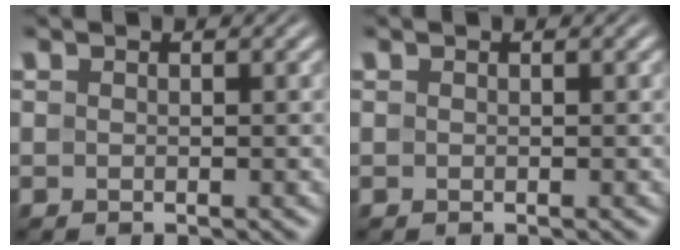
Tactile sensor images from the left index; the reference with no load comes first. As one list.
[{"total": 0.0}]